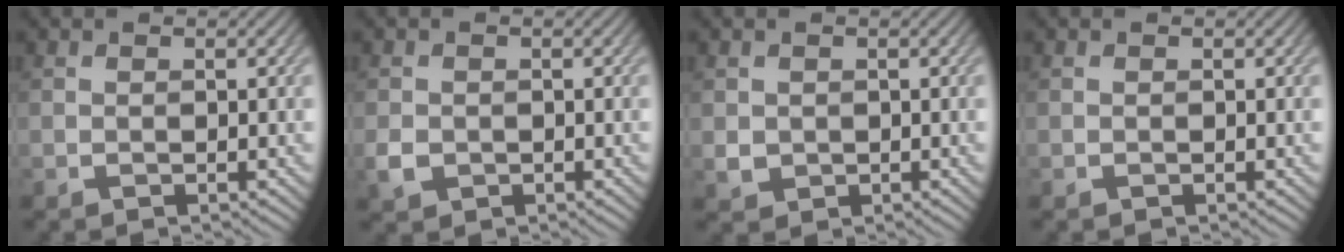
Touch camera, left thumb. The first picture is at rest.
{"total": 2.2, "force": [-0.6, 1.9, 1.0], "torque": [-0.022, -0.008, -0.014]}
{"total": 1.7, "force": [0.2, 1.6, 0.4], "torque": [-0.015, -0.007, 0.007]}
{"total": 0.0}